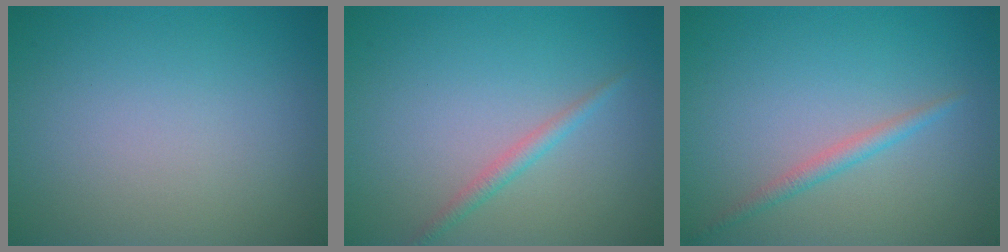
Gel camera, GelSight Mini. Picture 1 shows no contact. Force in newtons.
{"total": 1.4, "press": 1.4, "slide": 0.1}
{"total": 1.5, "press": 1.5, "slide": 0.1}